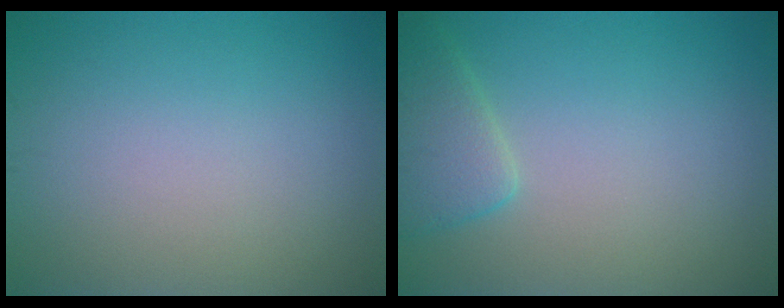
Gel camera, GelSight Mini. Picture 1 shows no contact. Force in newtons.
{"total": 3.0, "press": 3.0, "slide": 0.3}